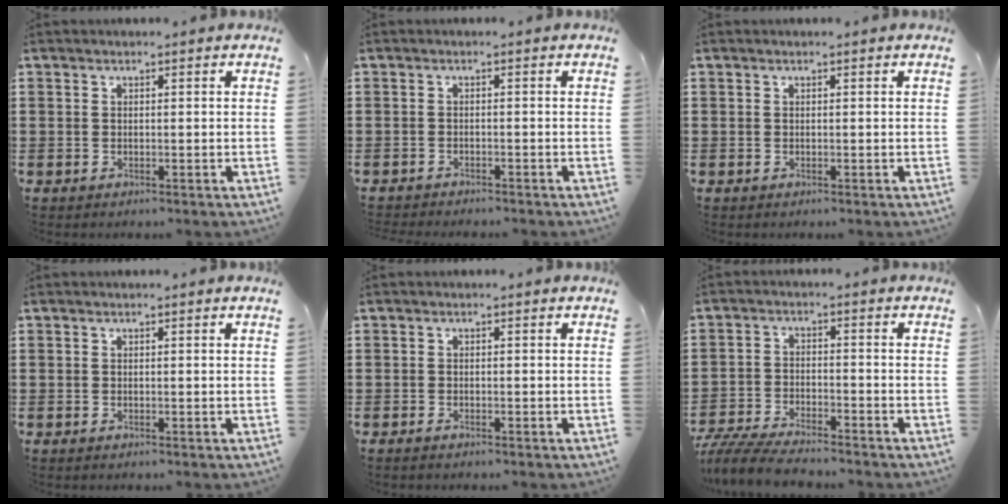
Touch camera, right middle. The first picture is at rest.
{"total": 1.1, "force": [-1.1, 0.0, 0.0], "torque": [-0.003, 0.002, -0.024]}
{"total": 0.0}
{"total": 0.0}
{"total": 0.6, "force": [-0.6, 0.0, 0.2], "torque": [-0.007, -0.005, -0.010]}
{"total": 5.6, "force": [-5.4, 0.5, 1.6], "torque": [-0.043, -0.004, -0.109]}